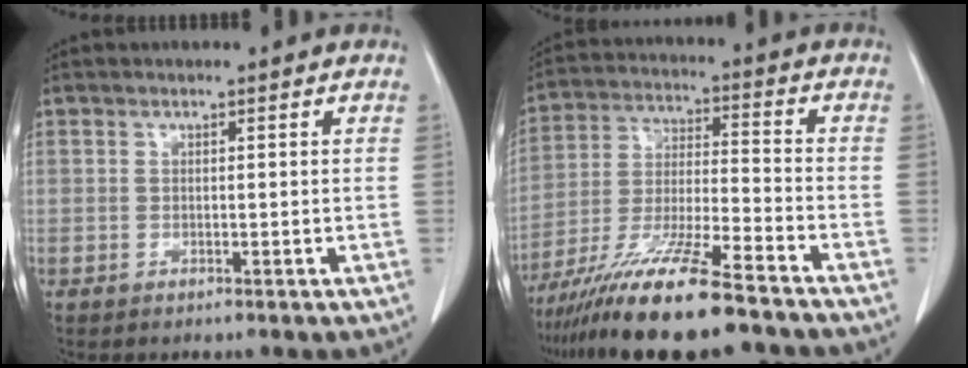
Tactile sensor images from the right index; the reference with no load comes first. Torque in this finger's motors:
{"motor_torque": [1.08, -1.06, 0.97, 0.21]}